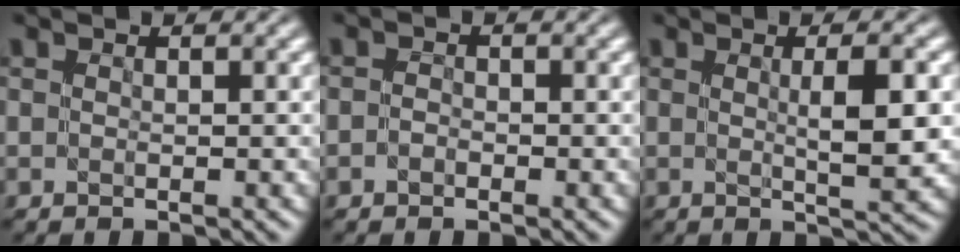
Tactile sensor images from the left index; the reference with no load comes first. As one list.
[{"total": 0.8, "force": [-0.4, 0.6, 0.4], "torque": [-0.009, 0.001, -0.011]}, {"total": 4.3, "force": [0.4, 0.7, 4.2], "torque": [-0.060, 0.002, 0.006]}]